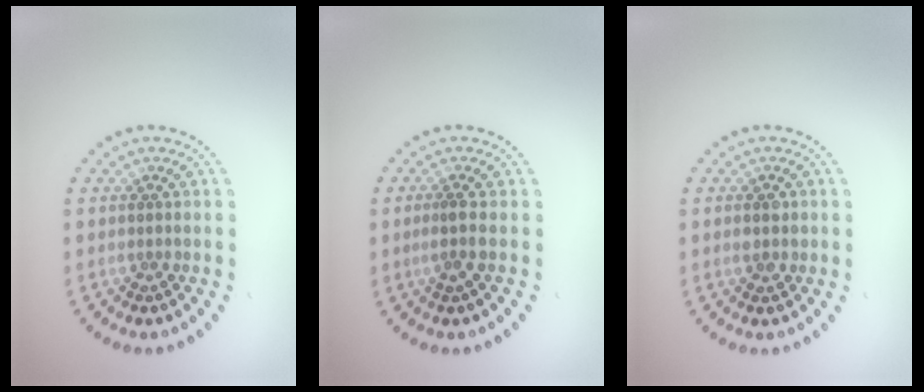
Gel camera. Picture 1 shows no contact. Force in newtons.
{"total": 1.6, "press": 1.2, "slide": 1.1}
{"total": 1.4, "press": 1.4, "slide": 0.2}